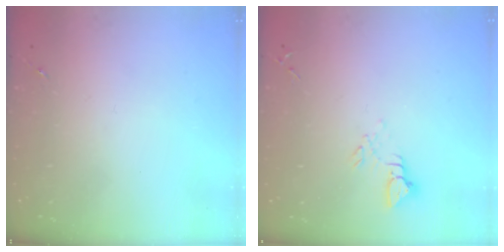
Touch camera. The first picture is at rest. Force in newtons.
{"total": 3.9, "press": 3.9, "slide": 0.3}